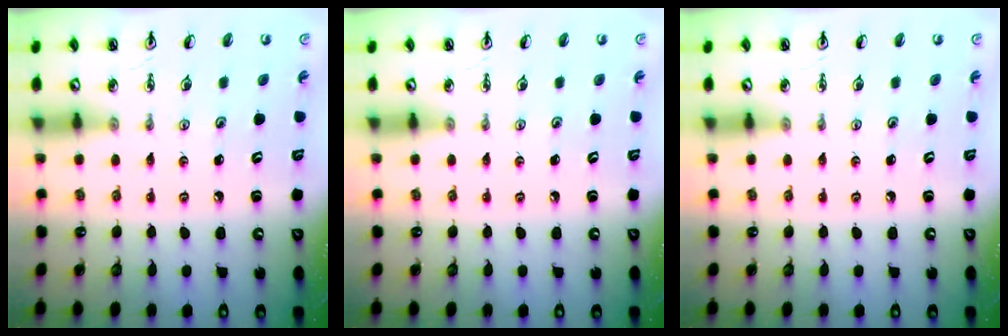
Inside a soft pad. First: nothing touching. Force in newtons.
{"total": 0.0}
{"total": 0.0}